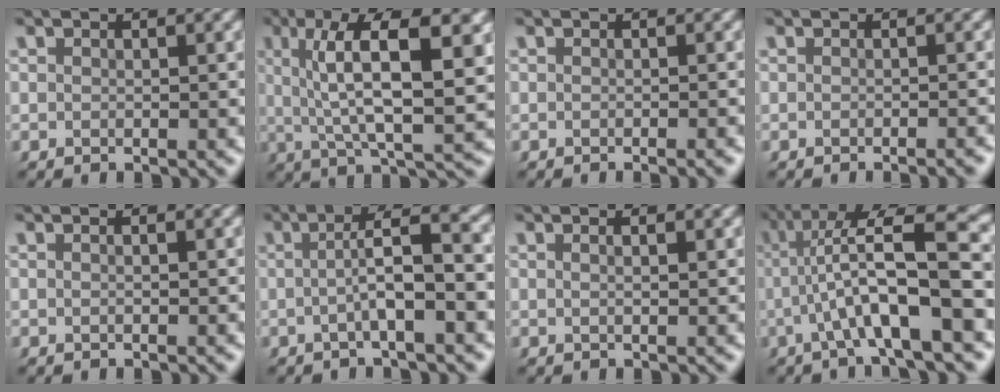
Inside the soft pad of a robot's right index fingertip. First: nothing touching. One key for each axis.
{"total": 8.4, "fx": 2.6, "fy": 2.2, "fz": 7.7, "tx": -0.122, "ty": 0.008, "tz": 0.039}
{"total": 0.9, "fx": -0.6, "fy": -0.2, "fz": 0.7, "tx": -0.004, "ty": 0.006, "tz": -0.013}
{"total": 1.2, "fx": -1.0, "fy": -0.1, "fz": 0.7, "tx": -0.005, "ty": 0.007, "tz": -0.019}
{"total": 0.0}
{"total": 4.5, "fx": -0.7, "fy": 0.6, "fz": 4.5, "tx": -0.065, "ty": 0.011, "tz": -0.014}
{"total": 0.8, "fx": 0.1, "fy": -0.3, "fz": 0.8, "tx": -0.011, "ty": 0.001, "tz": 0.002}
{"total": 10.1, "fx": 0.8, "fy": 3.3, "fz": 9.5, "tx": -0.142, "ty": 0.021, "tz": 0.008}